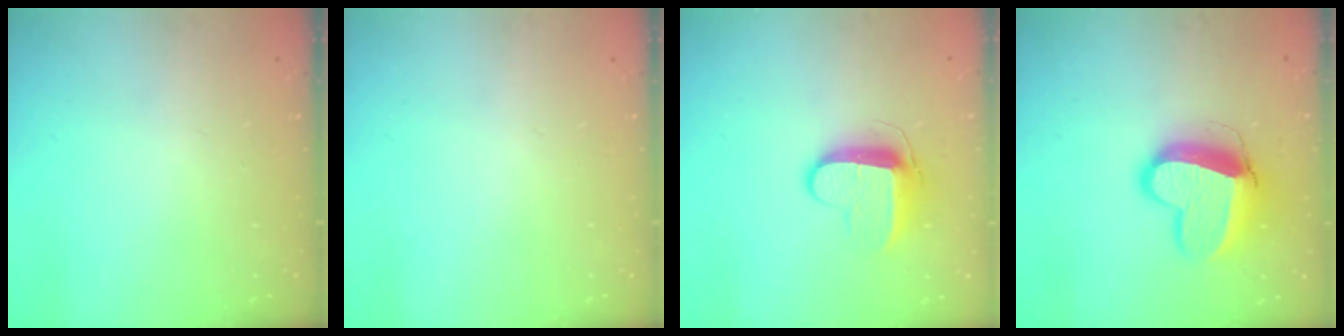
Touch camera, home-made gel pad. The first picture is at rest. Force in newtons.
{"total": 0.0}
{"total": 9.7, "press": 9.7, "slide": 0.9}
{"total": 14.4, "press": 14.3, "slide": 1.6}